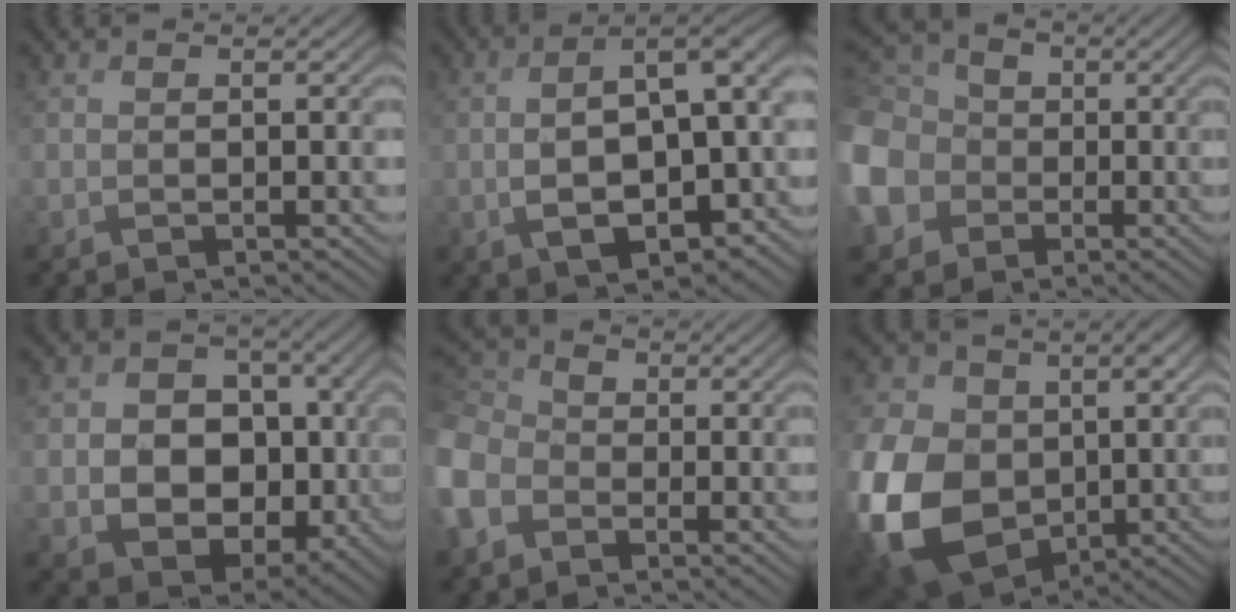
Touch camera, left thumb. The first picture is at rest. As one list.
[{"total": 13.2, "force": [-1.8, 7.2, 10.9], "torque": [-0.189, -0.015, -0.019]}, {"total": 12.5, "force": [-2.5, 10.8, 5.9], "torque": [-0.211, -0.026, -0.064]}, {"total": 11.1, "force": [-1.1, 9.0, 6.5], "torque": [-0.132, -0.023, -0.027]}, {"total": 8.6, "force": [-3.3, 6.5, 4.4], "torque": [-0.153, -0.008, -0.087]}, {"total": 16.8, "force": [-1.7, 12.9, 10.6], "torque": [-0.284, -0.019, -0.029]}]